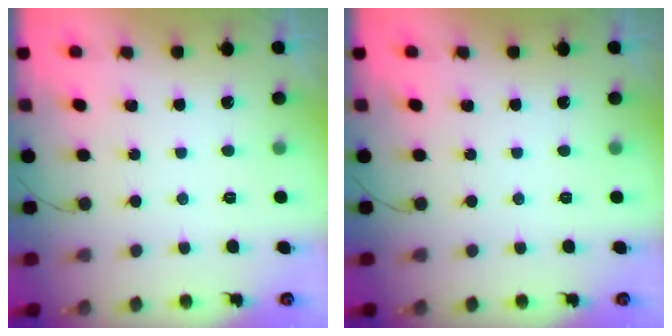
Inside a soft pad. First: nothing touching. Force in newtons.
{"total": 0.0}